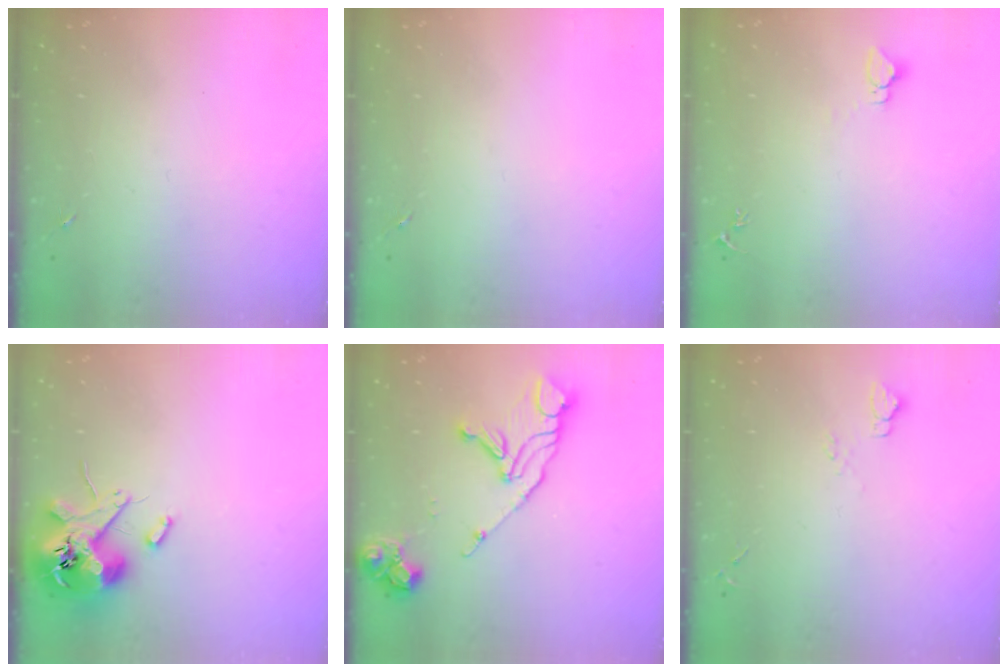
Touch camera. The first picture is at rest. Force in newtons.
{"total": 0.0}
{"total": 2.9, "press": 2.9, "slide": 0.1}
{"total": 12.3, "press": 12.2, "slide": 1.9}
{"total": 14.7, "press": 14.6, "slide": 1.7}
{"total": 5.0, "press": 5.0, "slide": 0.6}